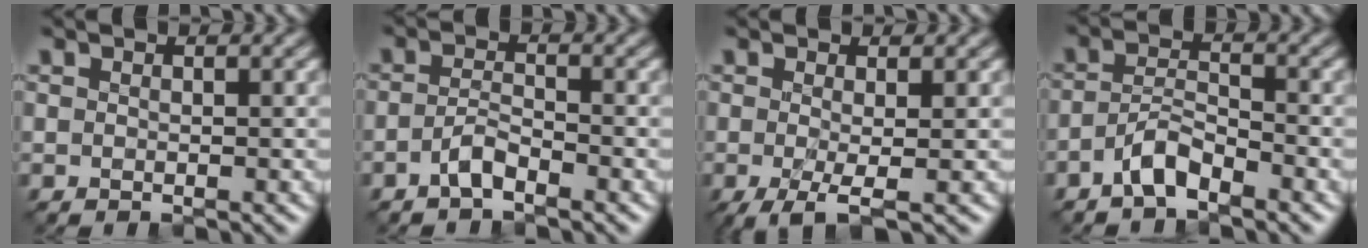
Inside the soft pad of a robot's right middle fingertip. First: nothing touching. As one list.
[{"total": 1.8, "force": [-1.4, 0.4, 1.0], "torque": [-0.027, 0.006, -0.032]}, {"total": 2.9, "force": [-0.8, 0.5, 2.7], "torque": [-0.056, -0.005, -0.015]}, {"total": 2.8, "force": [-2.2, 0.8, 1.5], "torque": [-0.035, 0.011, -0.049]}]